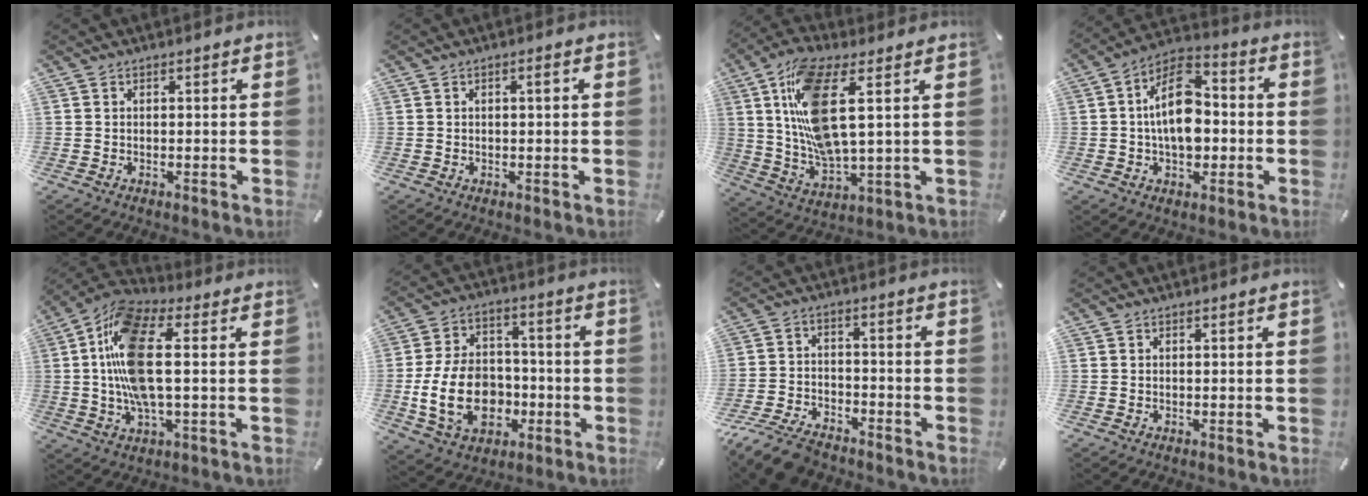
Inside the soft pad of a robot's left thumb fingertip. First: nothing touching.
{"total": 1.3, "force": [0.2, 0.3, 1.3], "torque": [-0.023, 0.002, 0.002]}
{"total": 15.9, "force": [4.8, 5.4, 14.2], "torque": [-0.307, -0.013, 0.082]}
{"total": 14.1, "force": [-0.3, 9.0, 10.9], "torque": [-0.193, 0.008, -0.003]}
{"total": 15.8, "force": [1.0, 6.6, 14.3], "torque": [-0.309, -0.010, 0.014]}
{"total": 17.3, "force": [-3.9, 12.4, 11.4], "torque": [-0.235, 0.016, -0.067]}
{"total": 9.4, "force": [-7.9, 3.5, 3.8], "torque": [-0.072, 0.040, -0.151]}
{"total": 0.0}